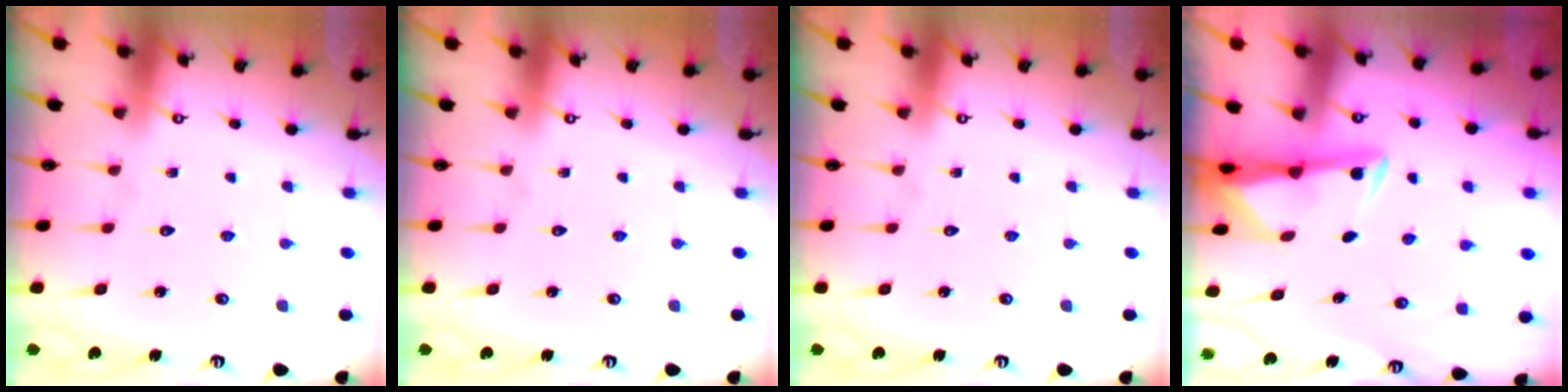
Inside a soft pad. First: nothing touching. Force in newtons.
{"total": 0.0}
{"total": 0.0}
{"total": 2.8, "press": 2.7, "slide": 0.5}